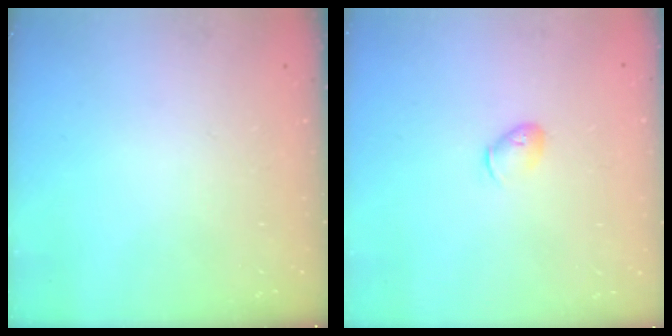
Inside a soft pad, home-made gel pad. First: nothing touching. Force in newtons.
{"total": 5.5, "press": 5.4, "slide": 1.1}